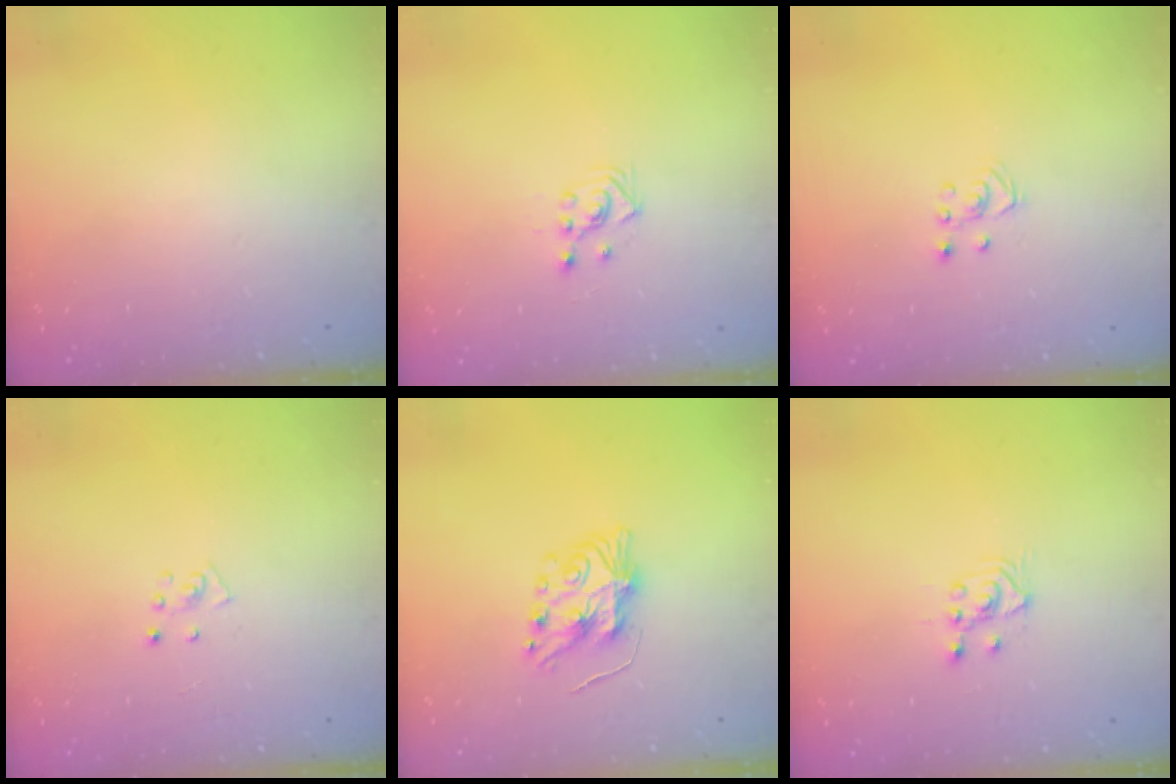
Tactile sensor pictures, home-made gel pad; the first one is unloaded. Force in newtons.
{"total": 2.9, "press": 2.7, "slide": 1.0}
{"total": 2.5, "press": 2.5, "slide": 0.2}
{"total": 3.5, "press": 3.5, "slide": 0.3}
{"total": 8.2, "press": 8.2, "slide": 0.7}
{"total": 2.5, "press": 2.4, "slide": 0.7}